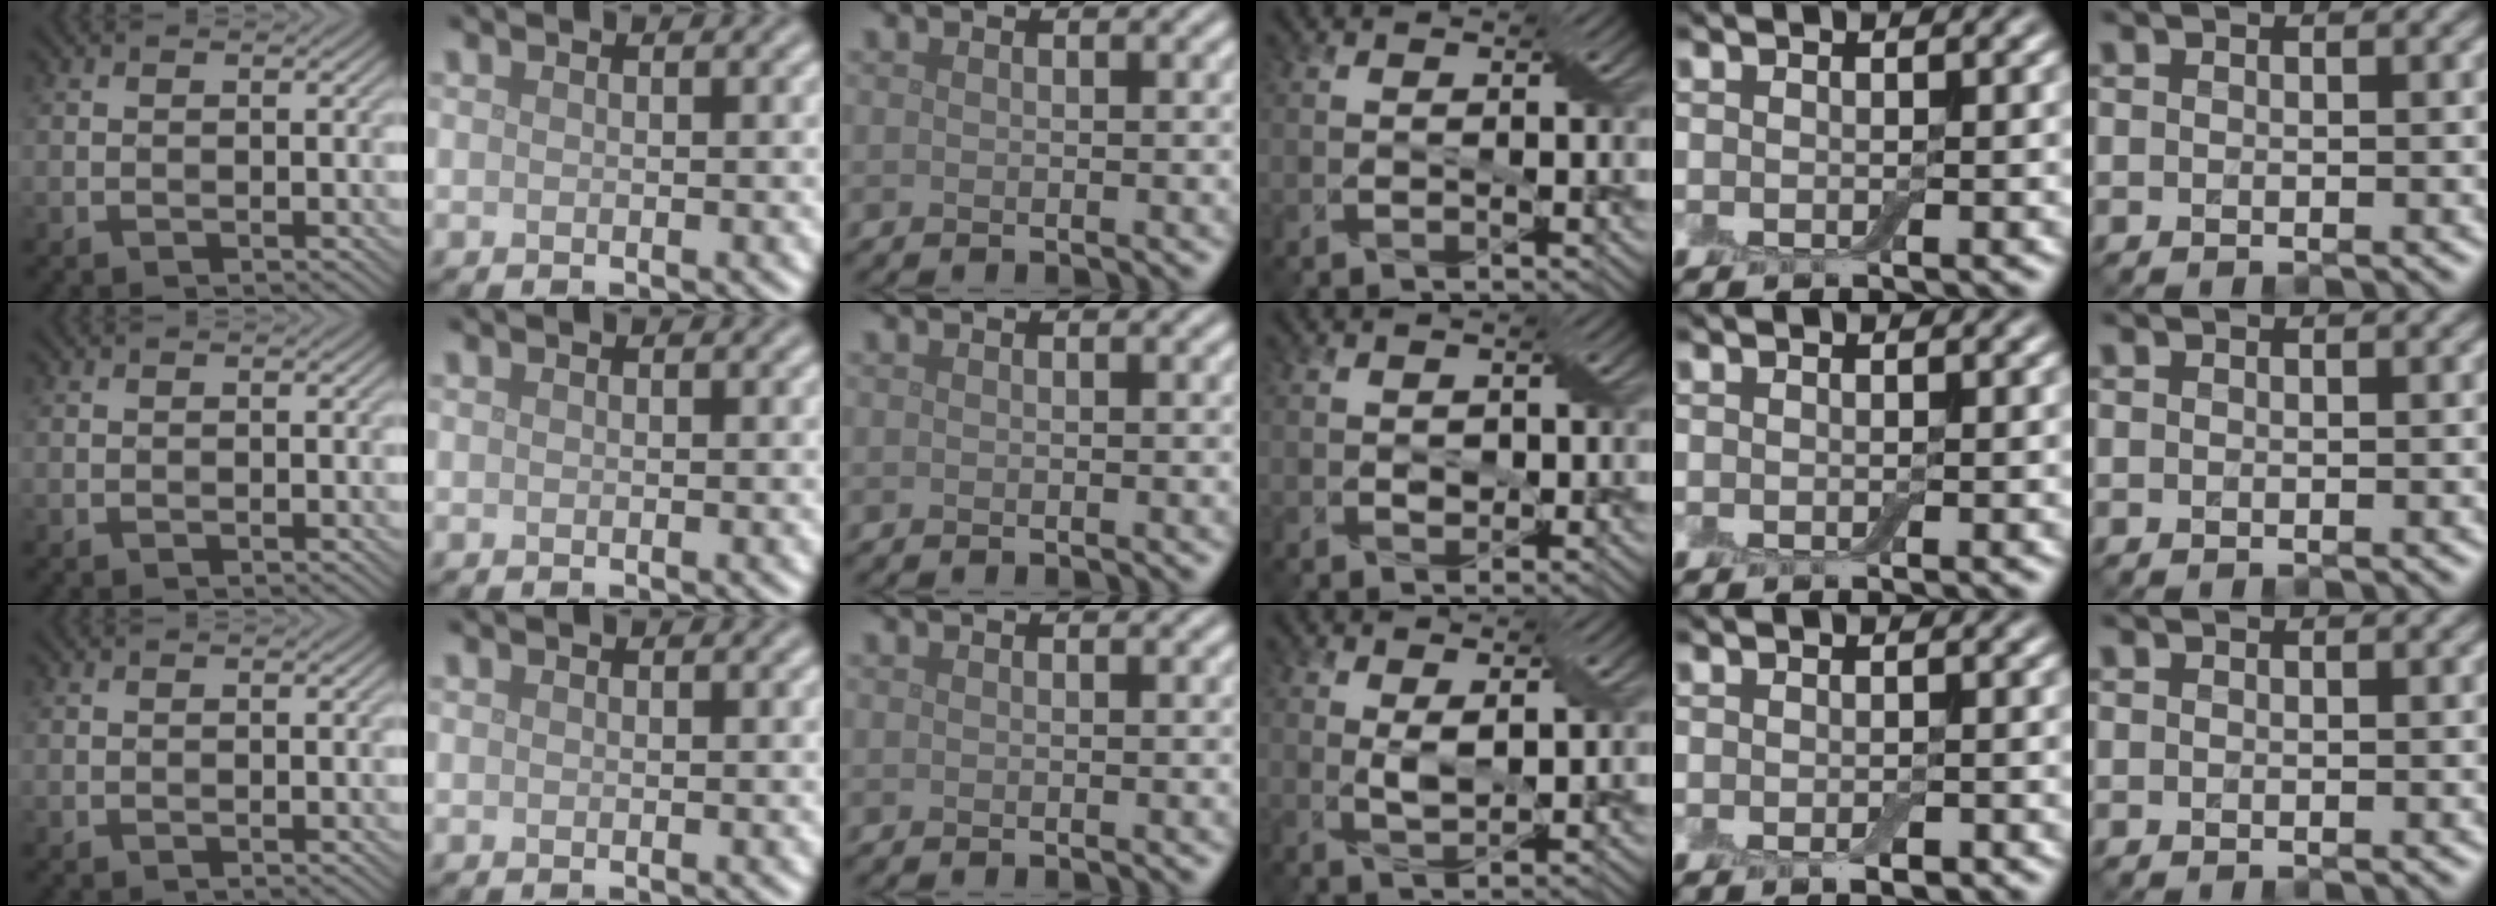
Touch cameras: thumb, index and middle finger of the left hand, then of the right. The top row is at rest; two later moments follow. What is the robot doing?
{"motion": "fold", "object": "bandage"}